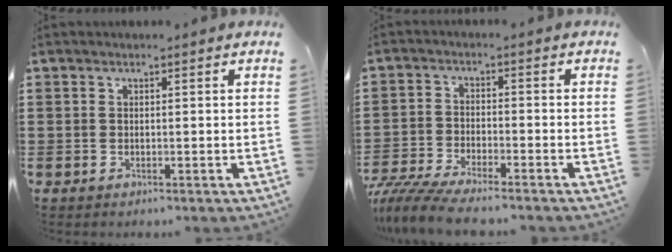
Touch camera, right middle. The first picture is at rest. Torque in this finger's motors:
{"motor_torque": [1.06, -0.28, 0.54, 0.21]}